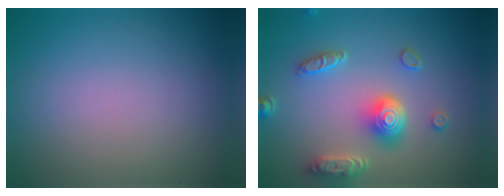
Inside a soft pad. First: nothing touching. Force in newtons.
{"total": 5.2, "press": 4.0, "slide": 3.2}